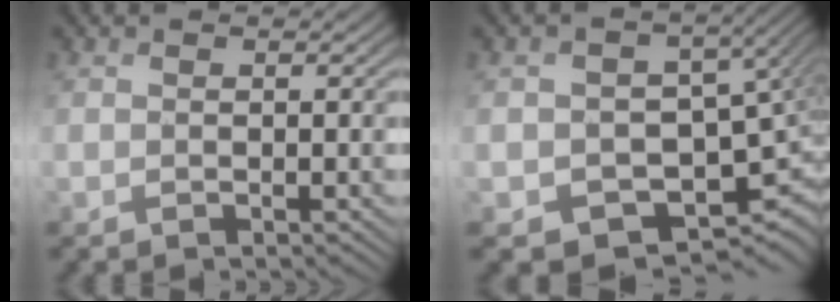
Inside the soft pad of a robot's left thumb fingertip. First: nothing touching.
{"total": 10.3, "force": [-1.9, 8.2, 5.9], "torque": [-0.103, -0.051, -0.026]}